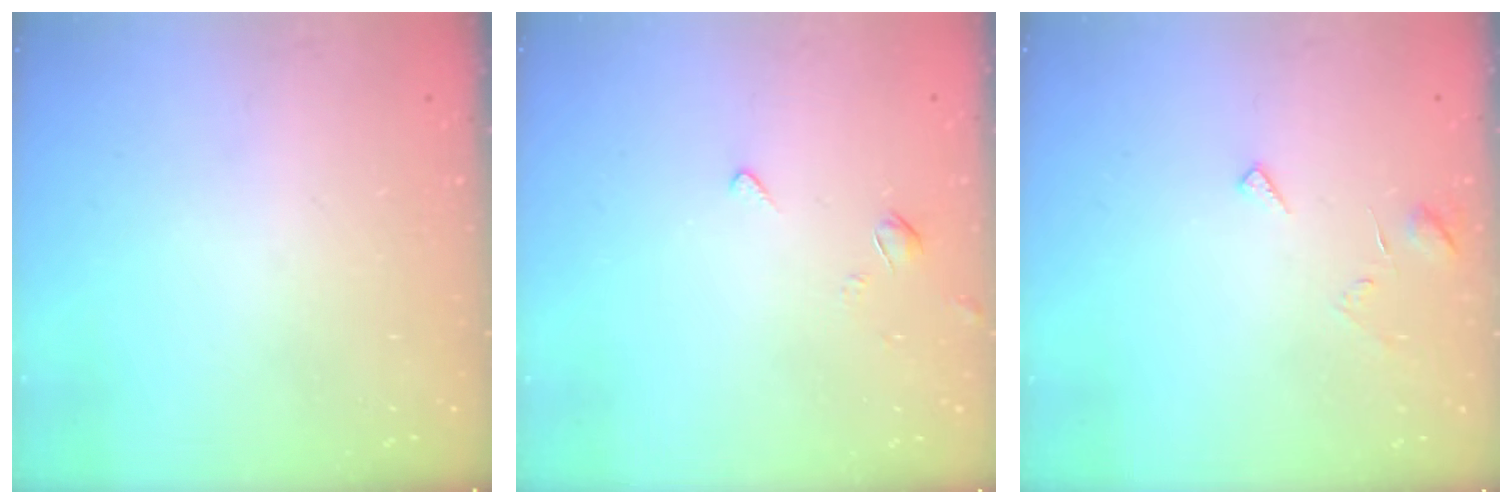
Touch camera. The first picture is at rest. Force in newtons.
{"total": 2.5, "press": 2.5, "slide": 0.5}
{"total": 4.5, "press": 4.5, "slide": 0.3}